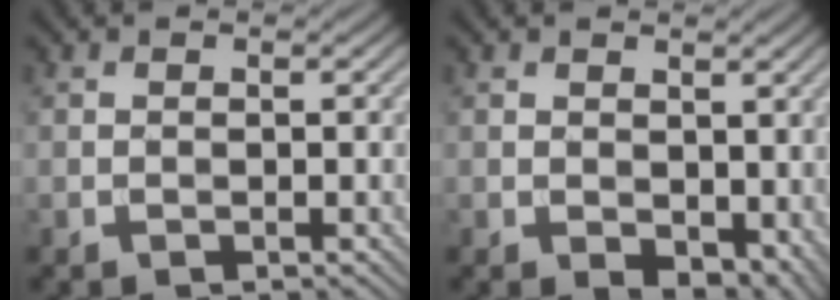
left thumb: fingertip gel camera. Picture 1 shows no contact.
{"total": 4.3, "force": [0.0, 2.8, 3.3], "torque": [-0.053, -0.018, 0.009]}